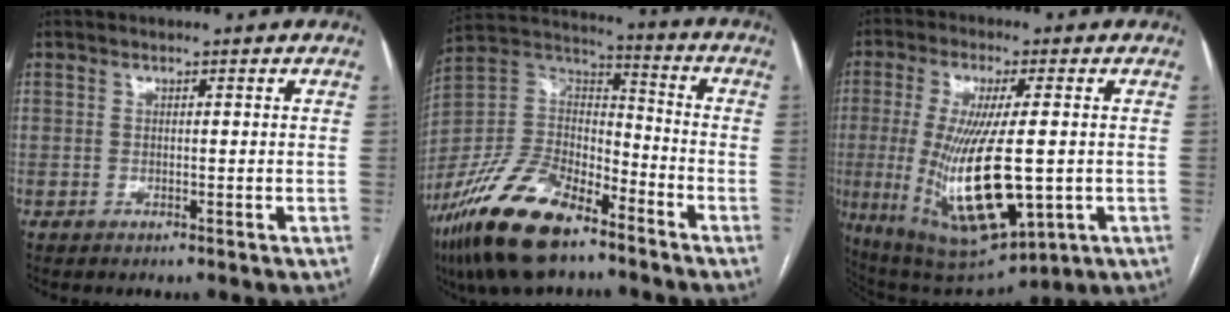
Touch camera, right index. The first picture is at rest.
{"total": 20.2, "force": [-13.9, 8.7, 11.8], "torque": [-0.260, 0.003, -0.257]}
{"total": 18.8, "force": [-3.0, 5.1, 17.9], "torque": [-0.354, -0.028, -0.026]}